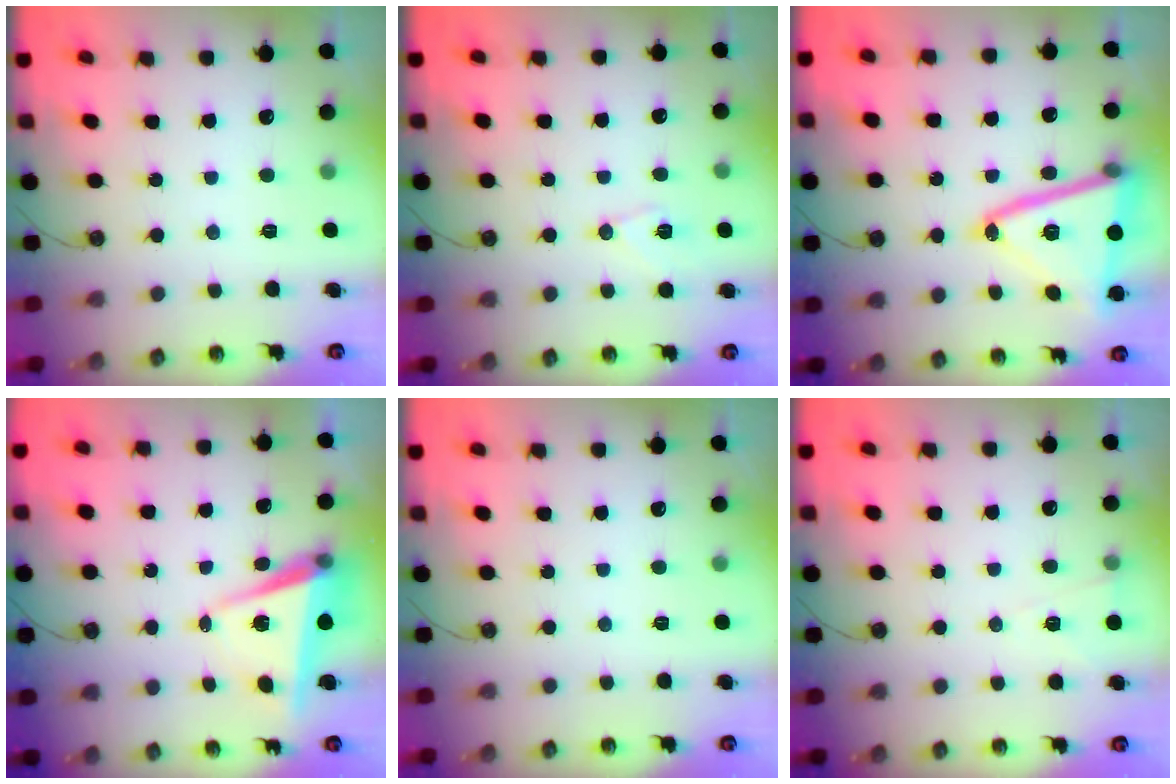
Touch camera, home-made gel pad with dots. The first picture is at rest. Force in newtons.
{"total": 7.7, "press": 7.7, "slide": 1.1}
{"total": 21.1, "press": 20.9, "slide": 2.7}
{"total": 6.8, "press": 5.2, "slide": 4.3}
{"total": 0.0}
{"total": 5.6, "press": 3.6, "slide": 4.3}